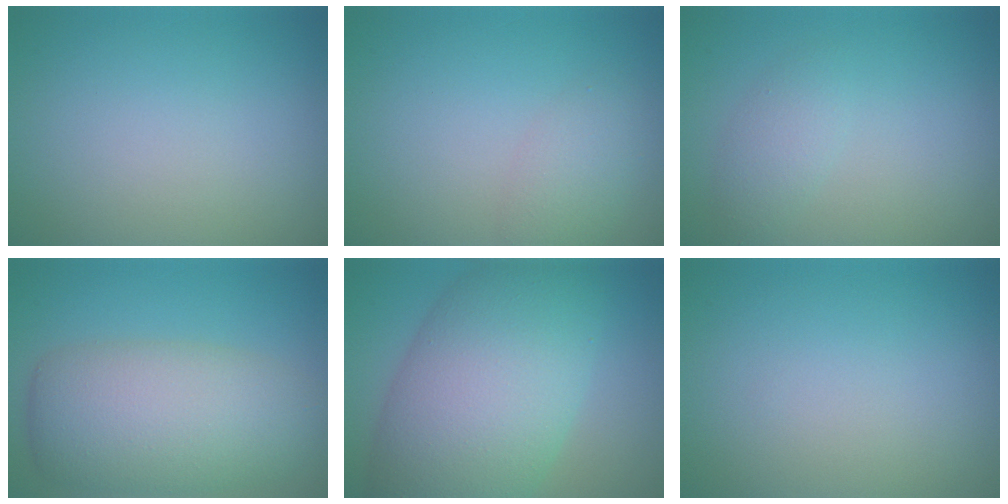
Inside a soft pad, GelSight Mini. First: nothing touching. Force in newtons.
{"total": 2.1, "press": 2.1, "slide": 0.1}
{"total": 1.7, "press": 1.7, "slide": 0.1}
{"total": 8.1, "press": 8.1, "slide": 0.8}
{"total": 12.3, "press": 12.3, "slide": 0.2}
{"total": 0.0}